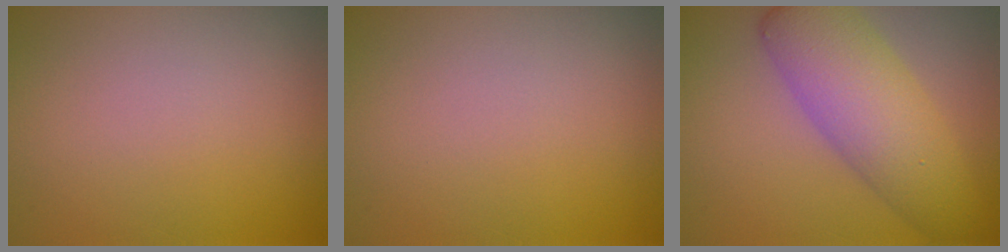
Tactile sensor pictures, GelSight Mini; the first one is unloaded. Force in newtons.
{"total": 0.0}
{"total": 7.6, "press": 7.6, "slide": 0.2}